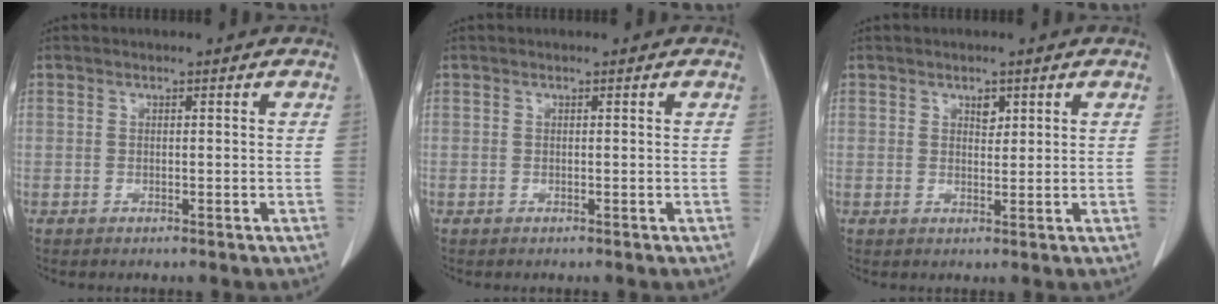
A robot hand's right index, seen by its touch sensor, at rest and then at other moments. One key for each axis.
{"total": 0.0}
{"total": 1.6, "fx": 0.9, "fy": 0.9, "fz": 1.0, "tx": -0.013, "ty": -0.004, "tz": 0.016}